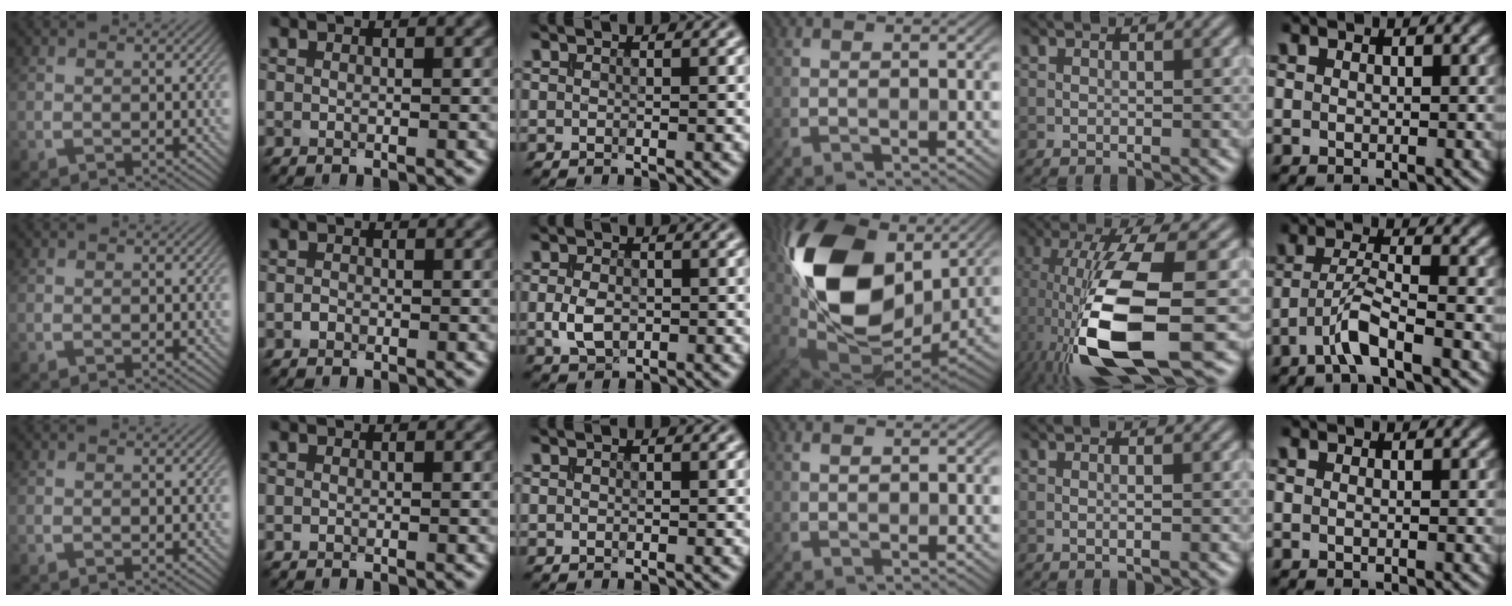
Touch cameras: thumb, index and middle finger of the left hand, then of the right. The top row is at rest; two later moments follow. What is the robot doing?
{"motion": "extract", "object": "drawer"}